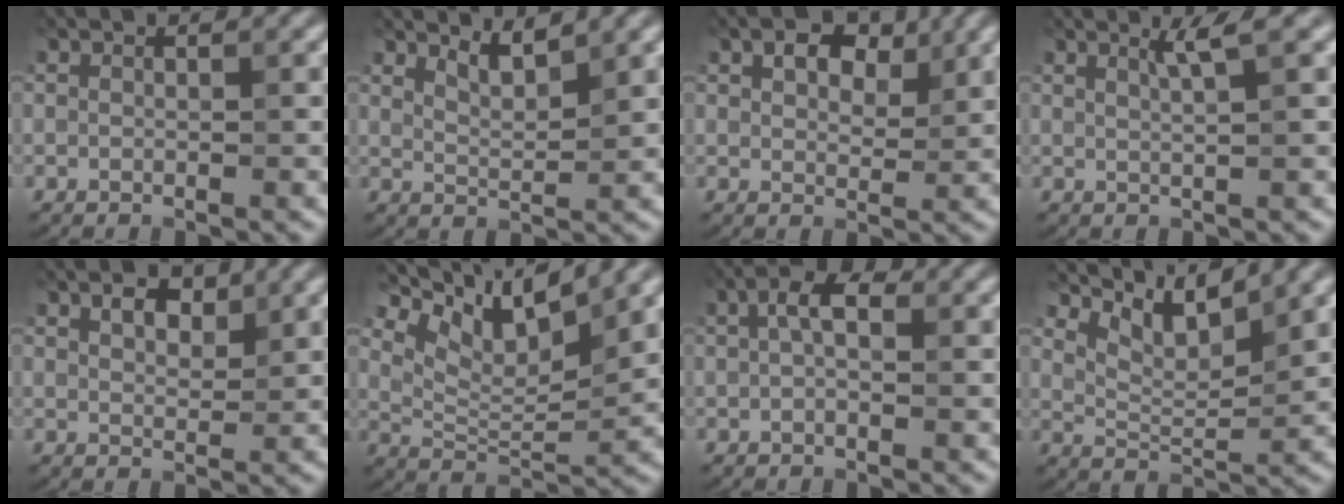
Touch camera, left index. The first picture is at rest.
{"total": 2.4, "force": [2.0, 0.5, 1.2], "torque": [-0.018, -0.003, 0.036]}
{"total": 4.3, "force": [2.3, 2.5, 2.7], "torque": [-0.043, 0.003, 0.035]}
{"total": 1.9, "force": [1.2, 0.3, 1.5], "torque": [-0.020, 0.004, 0.018]}
{"total": 2.5, "force": [1.6, 1.2, 1.4], "torque": [-0.026, 0.003, 0.030]}
{"total": 8.6, "force": [5.0, 3.4, 6.1], "torque": [-0.105, 0.005, 0.092]}
{"total": 2.7, "force": [0.6, 1.4, 2.3], "torque": [-0.042, 0.009, 0.005]}
{"total": 4.7, "force": [3.7, 1.3, 2.6], "torque": [-0.054, -0.003, 0.067]}